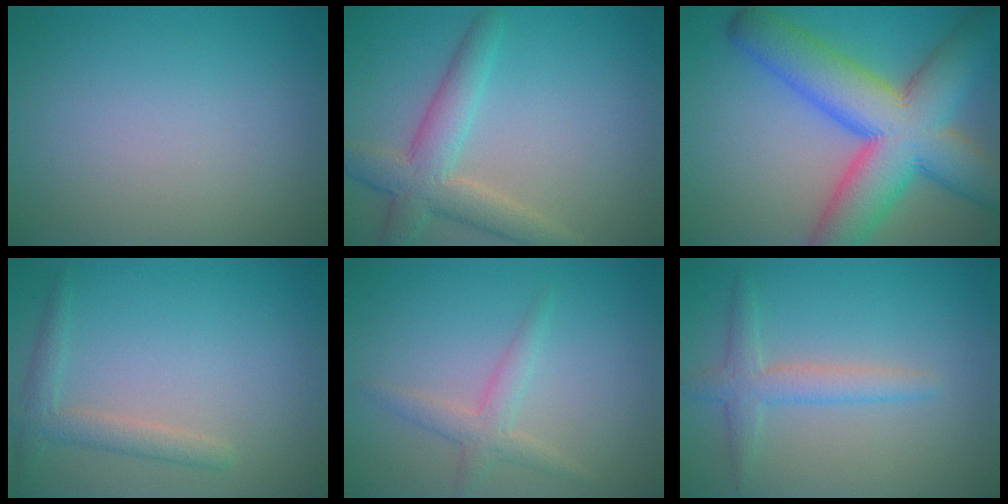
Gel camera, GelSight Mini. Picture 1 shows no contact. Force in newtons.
{"total": 4.8, "press": 4.8, "slide": 0.3}
{"total": 12.1, "press": 12.1, "slide": 0.4}
{"total": 2.3, "press": 2.2, "slide": 0.2}
{"total": 2.2, "press": 2.1, "slide": 0.1}
{"total": 2.7, "press": 2.7, "slide": 0.1}